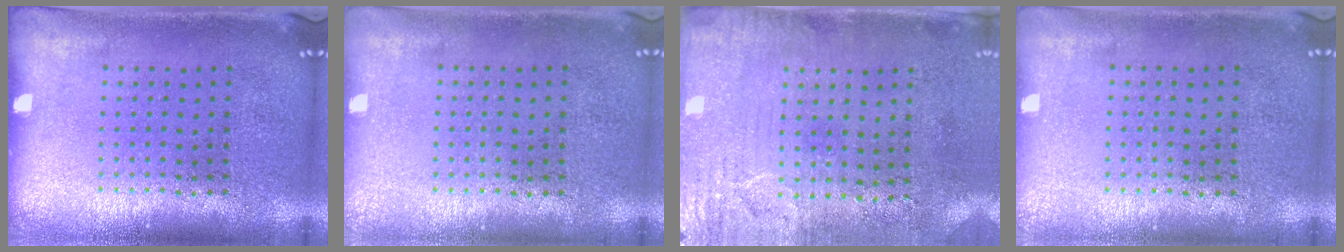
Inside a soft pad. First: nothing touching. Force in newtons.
{"total": 0.0}
{"total": 3.3, "press": 2.7, "slide": 2.0}
{"total": 0.0}